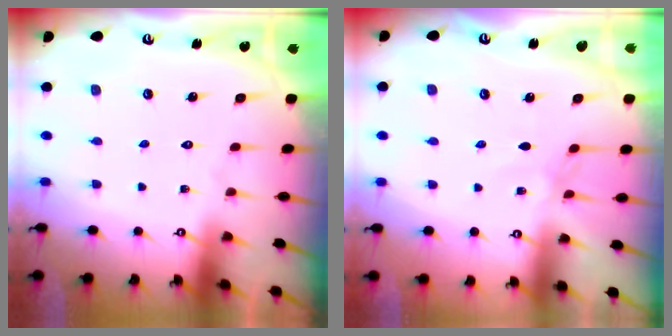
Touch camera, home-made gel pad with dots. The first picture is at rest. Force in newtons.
{"total": 2.4, "press": 2.4, "slide": 0.5}